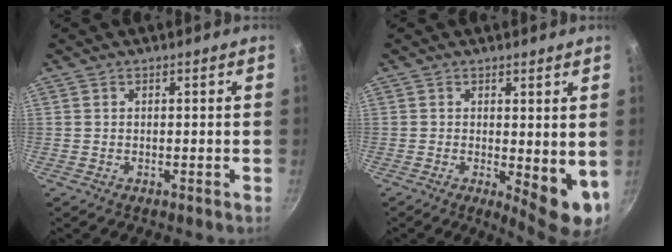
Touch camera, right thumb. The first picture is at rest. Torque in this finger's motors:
{"motor_torque": [-0.57, 0.69, 0.87, -0.25, 0.06]}